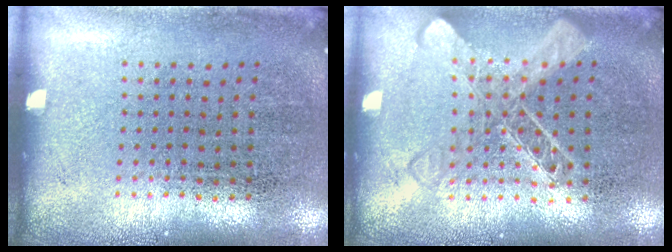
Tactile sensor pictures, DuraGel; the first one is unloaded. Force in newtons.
{"total": 1.3, "press": 1.3, "slide": 0.3}